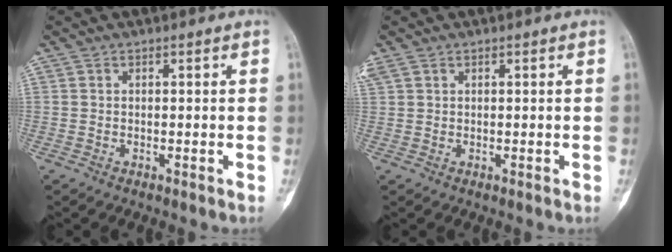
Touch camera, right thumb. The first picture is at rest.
{"total": 1.5, "force": [1.0, 0.9, 0.8], "torque": [-0.026, 0.017, 0.027]}